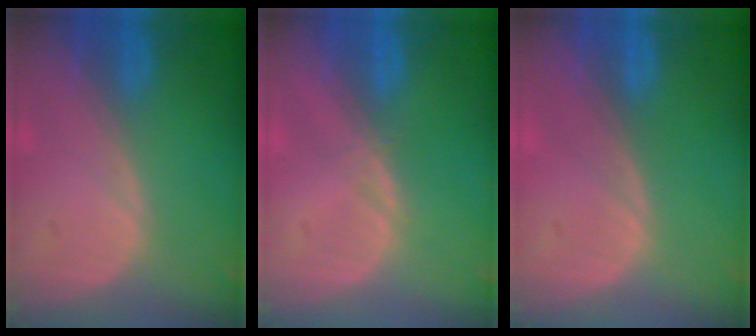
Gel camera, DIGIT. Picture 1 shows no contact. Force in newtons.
{"total": 0.6, "press": 0.6, "slide": 0.1}
{"total": 0.0}